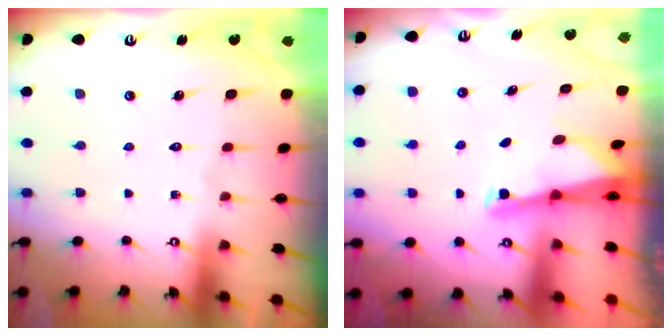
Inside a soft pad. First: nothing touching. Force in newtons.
{"total": 2.4, "press": 2.4, "slide": 0.3}